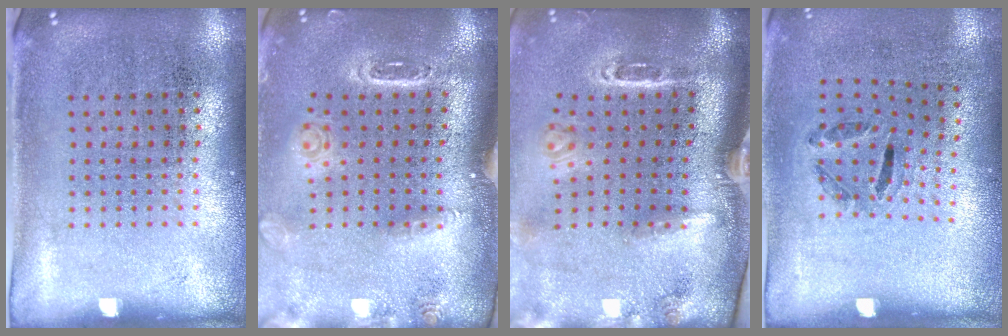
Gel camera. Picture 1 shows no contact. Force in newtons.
{"total": 1.6, "press": 1.6, "slide": 0.5}
{"total": 3.2, "press": 2.1, "slide": 2.4}
{"total": 1.3, "press": 0.7, "slide": 1.1}